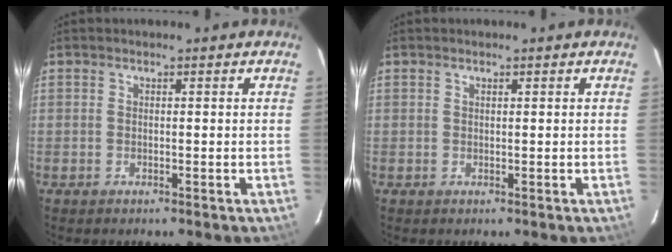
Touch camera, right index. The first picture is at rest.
{"total": 0.0}